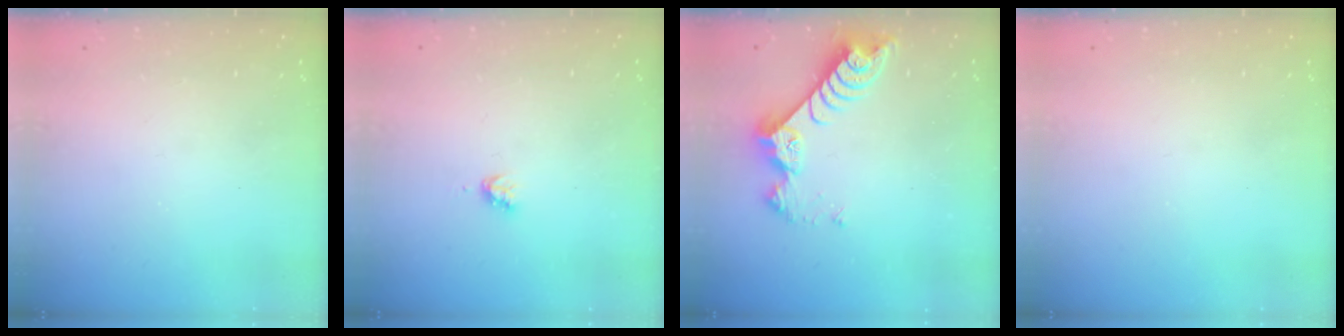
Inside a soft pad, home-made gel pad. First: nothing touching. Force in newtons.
{"total": 2.8, "press": 2.8, "slide": 0.3}
{"total": 9.4, "press": 9.3, "slide": 0.8}
{"total": 0.0}